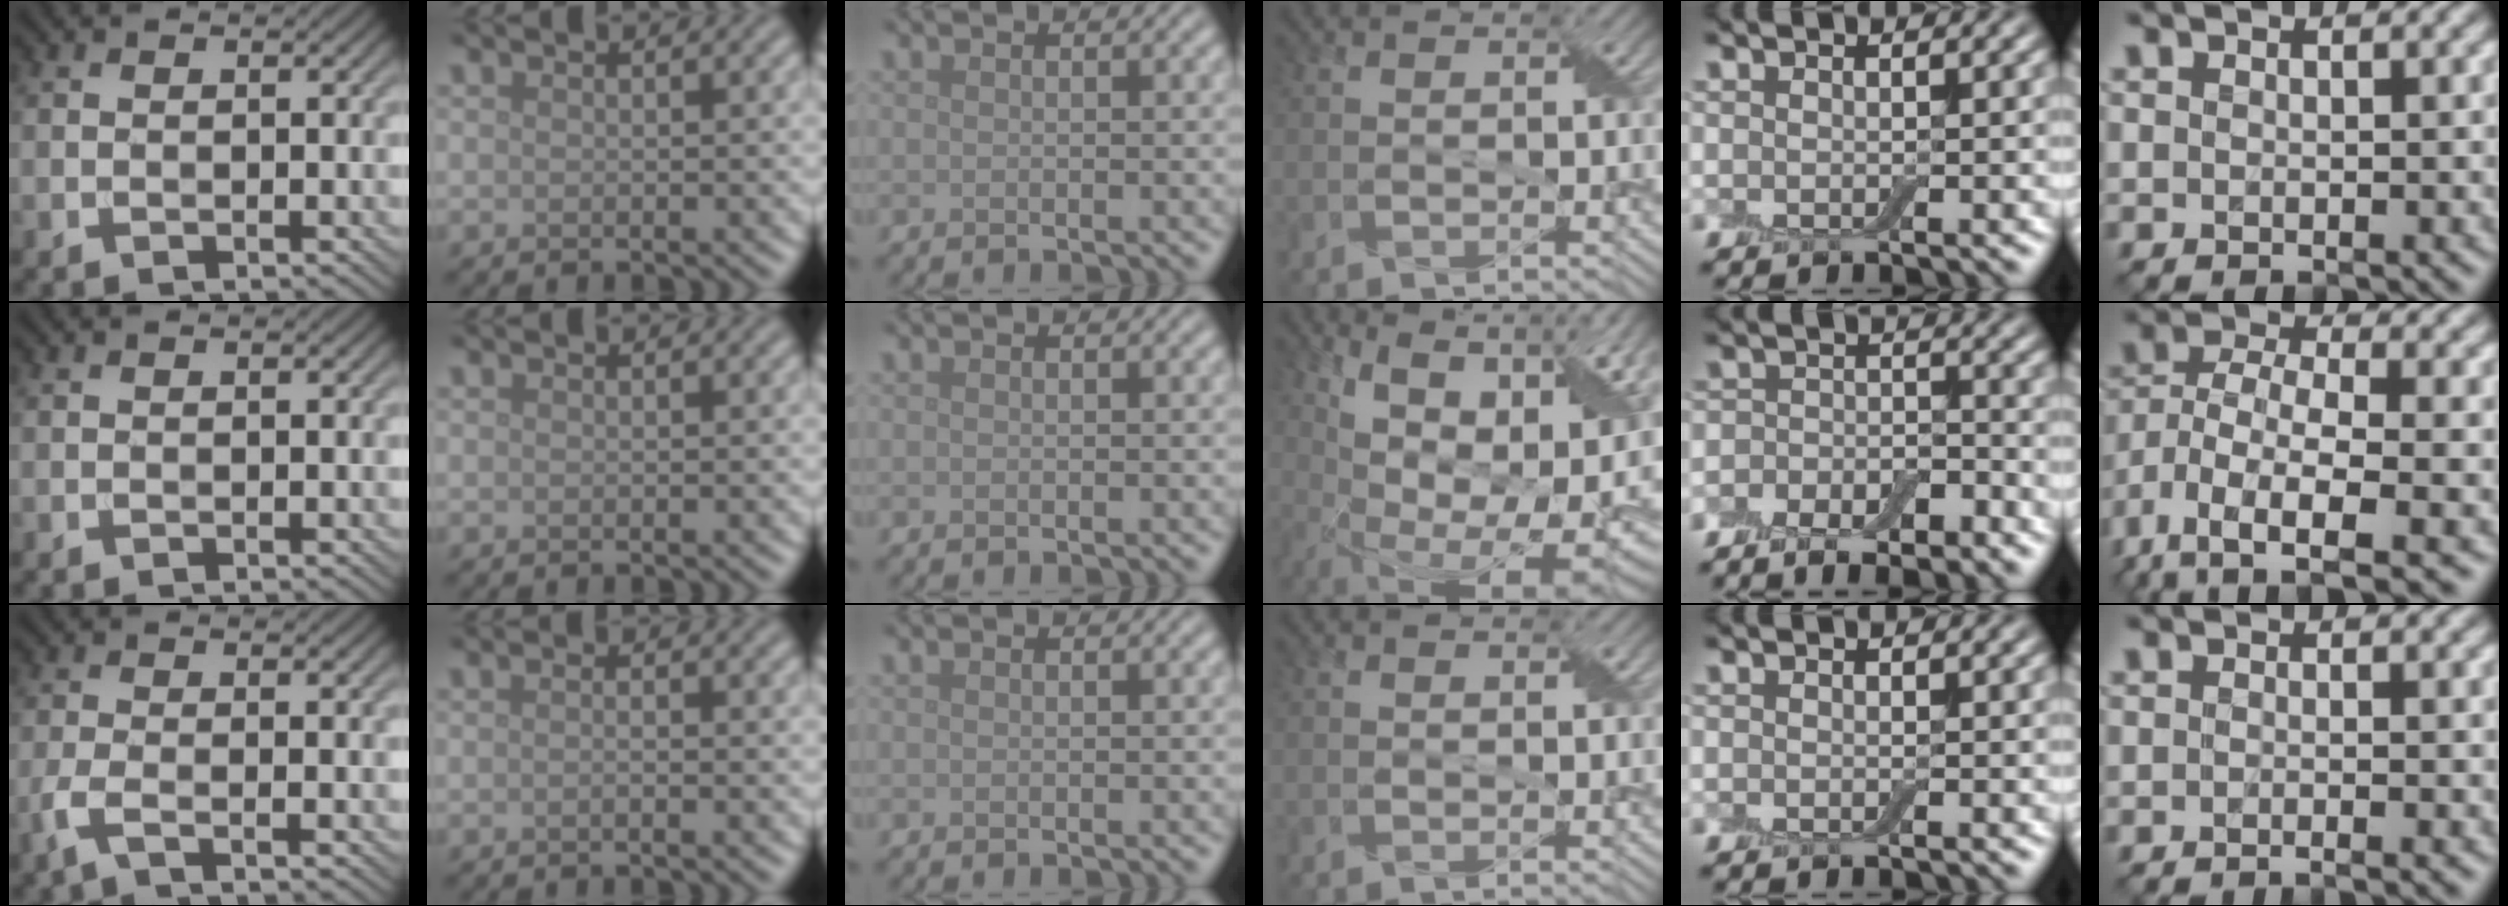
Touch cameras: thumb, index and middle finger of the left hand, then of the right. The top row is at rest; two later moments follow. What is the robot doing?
{"motion": "peel", "object": "bubble wrap"}